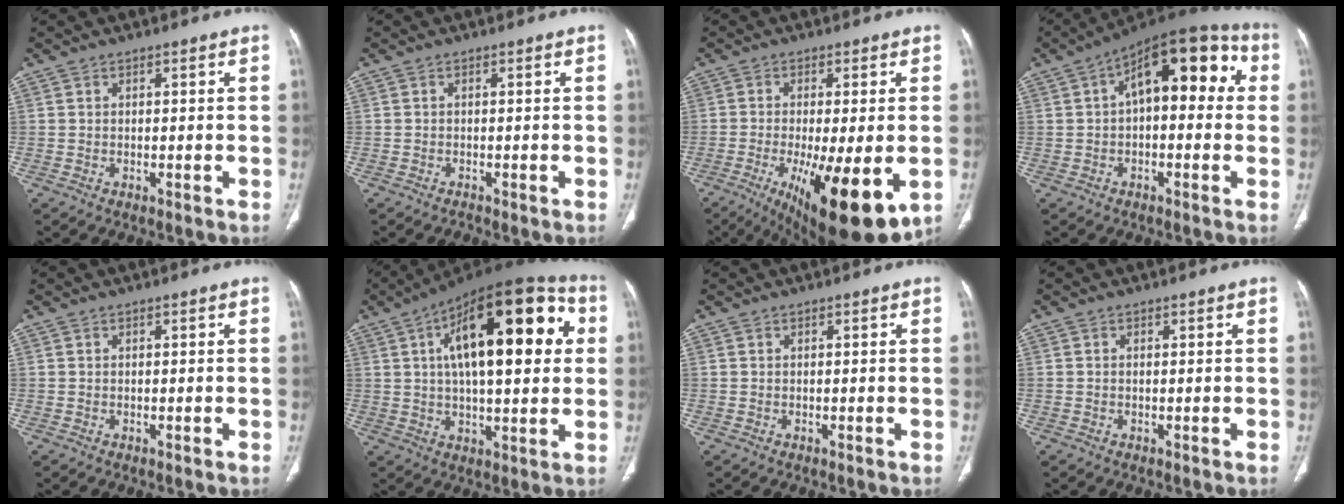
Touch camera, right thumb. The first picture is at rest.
{"total": 0.6, "force": [-0.6, 0.0, 0.3], "torque": [0.001, 0.003, -0.009]}
{"total": 18.0, "force": [-5.8, 5.1, 16.3], "torque": [-0.225, -0.026, -0.072]}
{"total": 16.4, "force": [3.1, 8.2, 13.9], "torque": [-0.151, 0.045, 0.034]}
{"total": 0.0}
{"total": 25.5, "force": [6.1, 10.6, 22.4], "torque": [-0.311, 0.025, 0.080]}
{"total": 0.0}
{"total": 0.0}